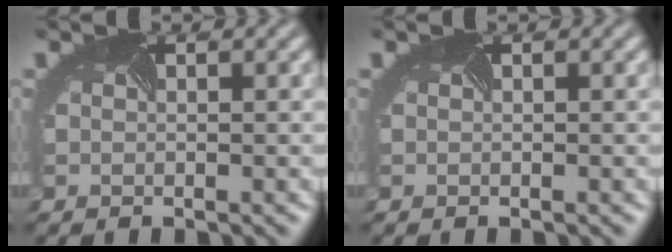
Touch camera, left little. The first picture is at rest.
{"total": 0.0}